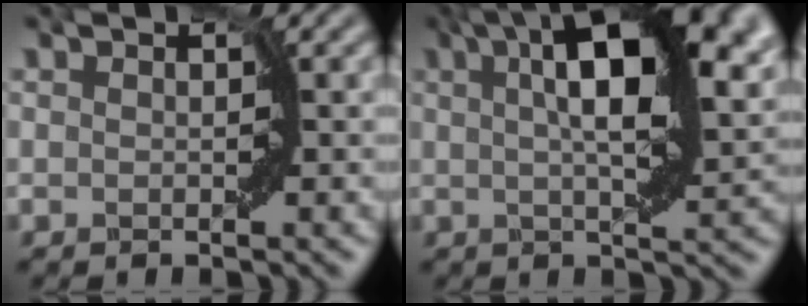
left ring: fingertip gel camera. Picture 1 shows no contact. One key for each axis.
{"total": 12.4, "fx": 4.4, "fy": 4.3, "fz": 10.7, "tx": -0.151, "ty": 0.016, "tz": 0.060}